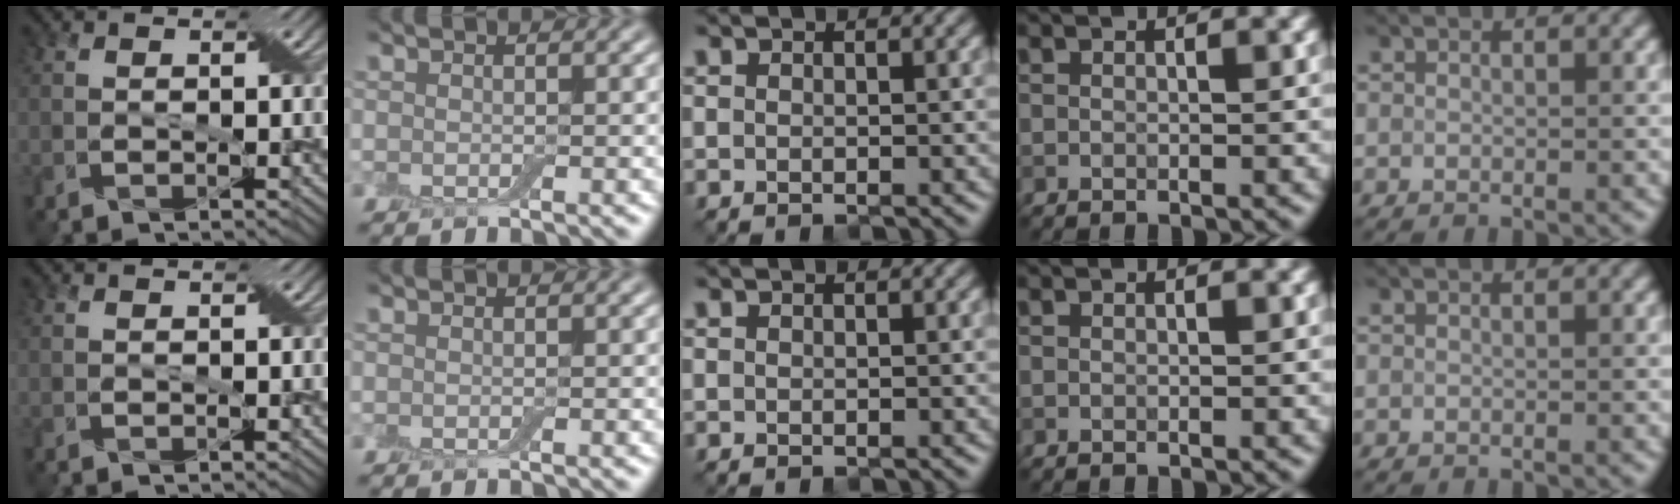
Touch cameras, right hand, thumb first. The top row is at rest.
{}